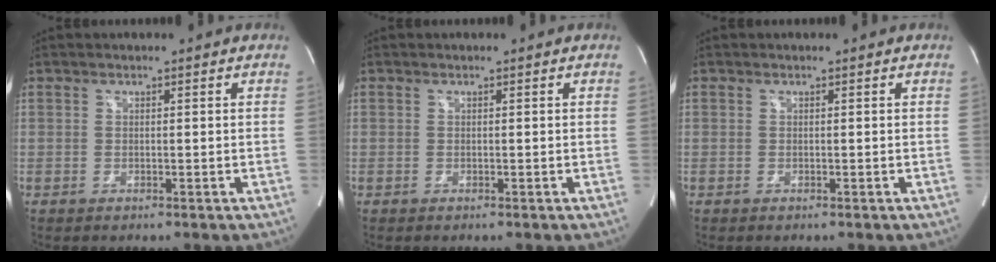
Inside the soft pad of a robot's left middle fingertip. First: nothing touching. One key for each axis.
{"total": 0.0}
{"total": 0.0}